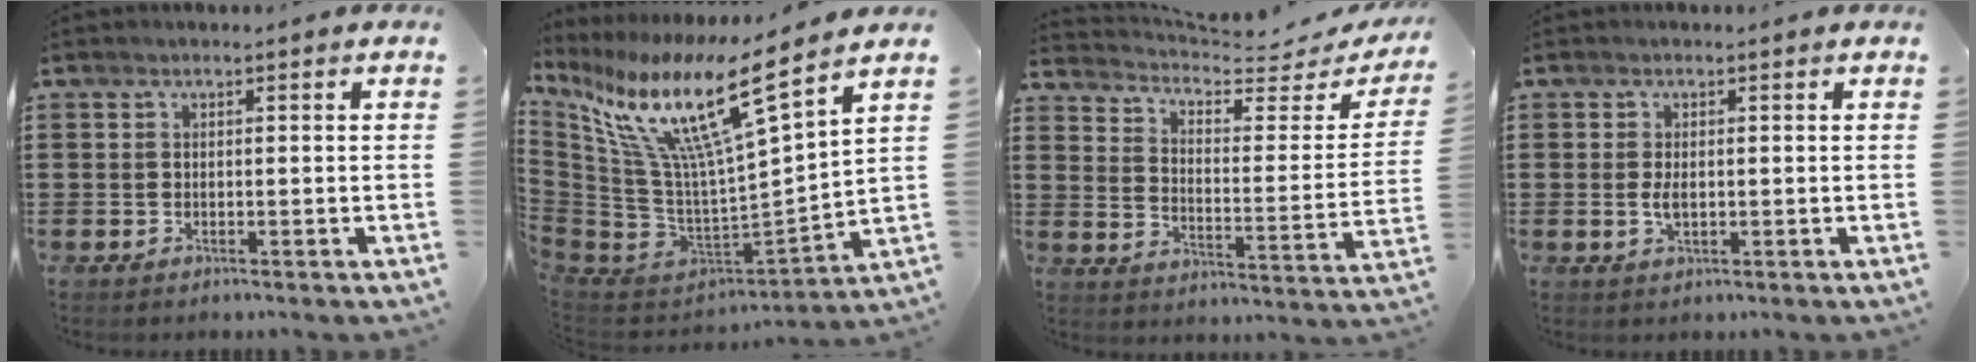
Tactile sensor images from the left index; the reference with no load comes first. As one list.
[{"total": 15.0, "force": [8.7, 2.6, 12.0], "torque": [-0.250, -0.065, 0.134]}, {"total": 4.2, "force": [3.7, 0.7, 1.9], "torque": [-0.060, -0.031, 0.059]}, {"total": 2.2, "force": [0.0, 1.0, 2.0], "torque": [-0.046, -0.002, -0.002]}]